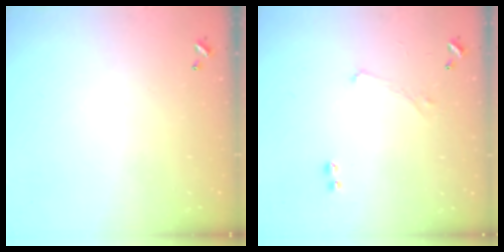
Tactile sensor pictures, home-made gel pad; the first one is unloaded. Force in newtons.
{"total": 1.6, "press": 1.5, "slide": 0.6}